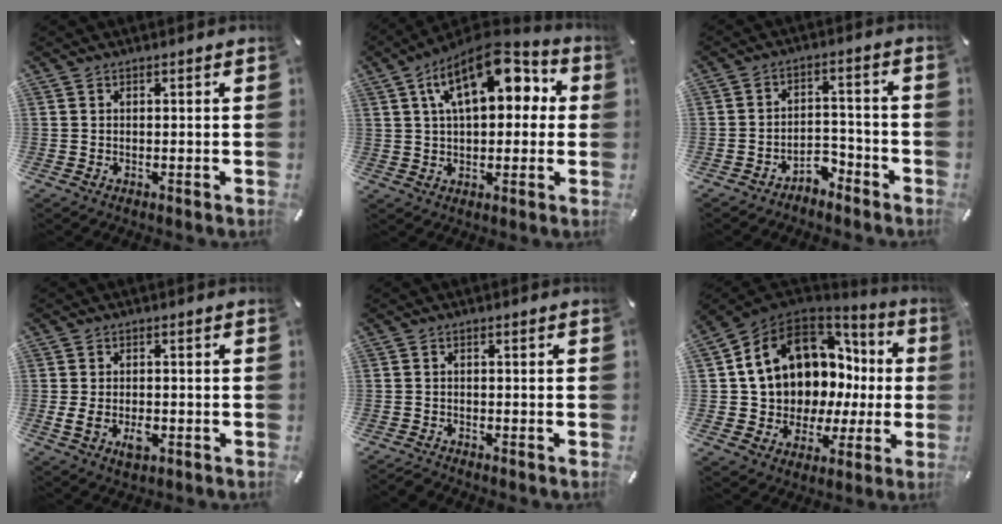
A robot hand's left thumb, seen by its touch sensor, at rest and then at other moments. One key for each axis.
{"total": 16.5, "fx": 6.4, "fy": 9.0, "fz": 12.2, "tx": -0.192, "ty": -0.016, "tz": 0.107}
{"total": 5.4, "fx": -4.5, "fy": 2.6, "fz": 1.6, "tx": -0.020, "ty": 0.026, "tz": -0.083}
{"total": 5.4, "fx": -1.4, "fy": 3.3, "fz": 4.1, "tx": -0.087, "ty": 0.001, "tz": -0.025}
{"total": 1.4, "fx": -1.4, "fy": 0.2, "fz": 0.0, "tx": -0.010, "ty": 0.002, "tz": -0.030}
{"total": 14.5, "fx": 6.1, "fy": 10.8, "fz": 7.5, "tx": -0.140, "ty": -0.058, "tz": 0.121}